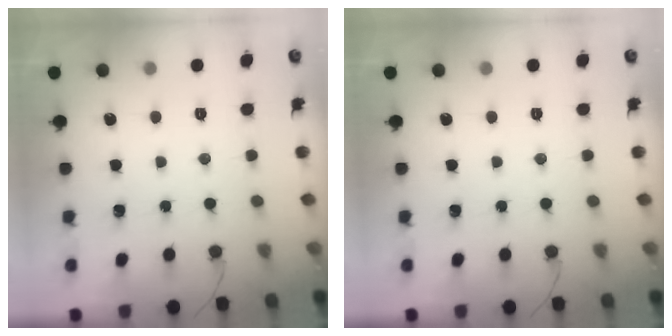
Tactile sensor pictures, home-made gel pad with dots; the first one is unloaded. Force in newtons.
{"total": 0.0}